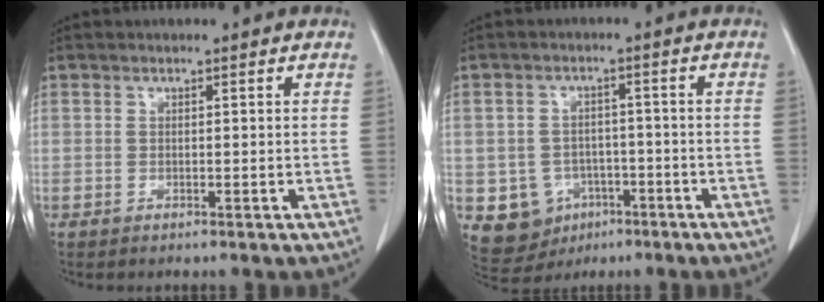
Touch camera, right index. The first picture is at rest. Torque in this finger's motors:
{"motor_torque": [0.28, -0.07, -0.23, -0.10]}